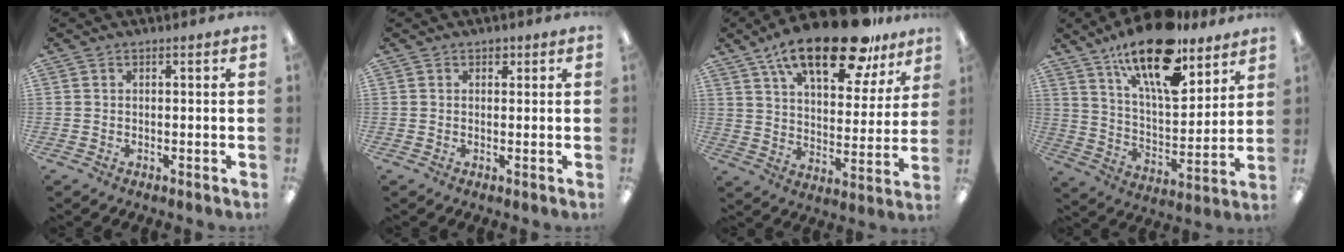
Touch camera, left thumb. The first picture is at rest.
{"total": 1.3, "force": [0.8, 0.9, 0.4], "torque": [-0.001, 0.000, 0.012]}
{"total": 22.2, "force": [14.9, 8.4, 14.1], "torque": [-0.224, -0.078, 0.250]}
{"total": 20.1, "force": [14.0, 7.4, 12.4], "torque": [-0.206, -0.078, 0.236]}